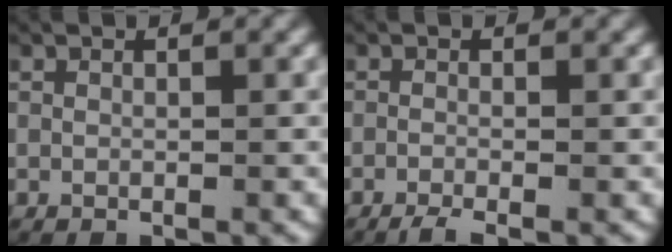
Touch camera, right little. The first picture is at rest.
{"total": 1.8, "force": [-1.6, 0.2, 0.9], "torque": [-0.021, -0.009, -0.024]}